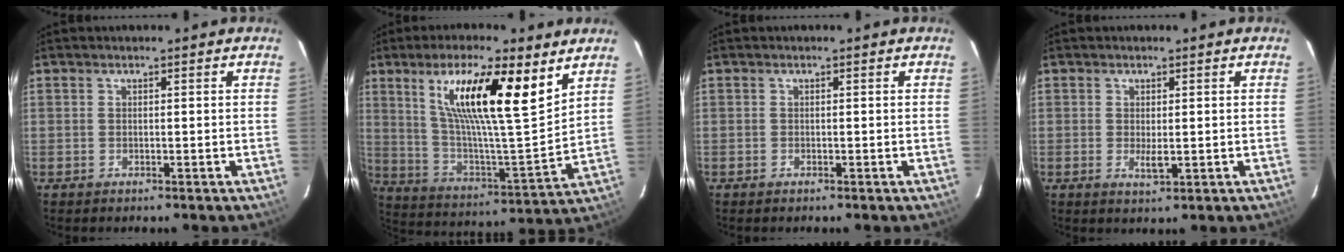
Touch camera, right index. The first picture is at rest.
{"total": 20.4, "force": [10.8, 3.3, 17.0], "torque": [-0.287, 0.011, 0.191]}
{"total": 0.0}
{"total": 2.5, "force": [-0.2, 0.9, 2.3], "torque": [-0.042, -0.006, -0.001]}